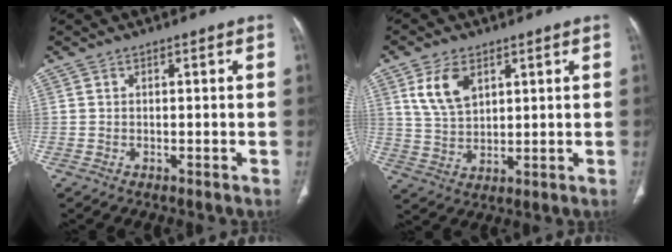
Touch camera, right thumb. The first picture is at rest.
{"total": 7.9, "force": [3.7, 4.6, 5.2], "torque": [-0.089, -0.014, 0.080]}